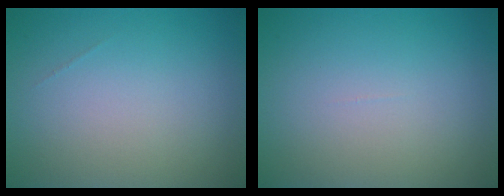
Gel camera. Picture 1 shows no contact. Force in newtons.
{"total": 0.0}